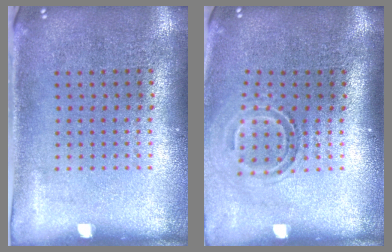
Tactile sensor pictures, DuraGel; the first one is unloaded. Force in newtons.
{"total": 1.7, "press": 1.1, "slide": 1.3}